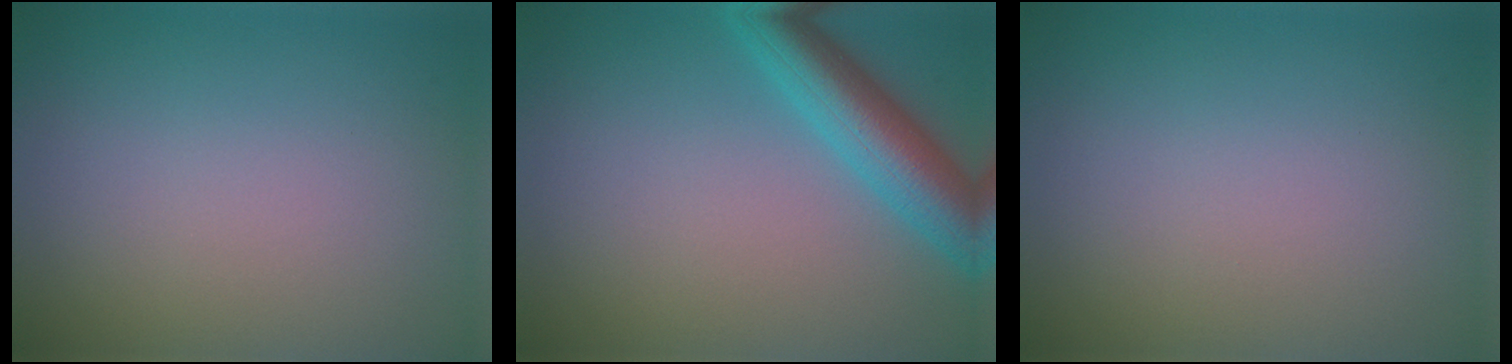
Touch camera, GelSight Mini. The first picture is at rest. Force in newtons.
{"total": 5.9, "press": 5.9, "slide": 0.2}
{"total": 0.0}